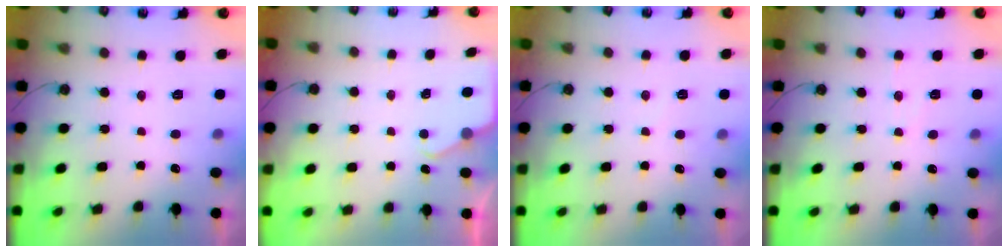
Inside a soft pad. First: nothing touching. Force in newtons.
{"total": 2.8, "press": 2.8, "slide": 0.5}
{"total": 5.1, "press": 5.0, "slide": 0.7}
{"total": 3.6, "press": 3.6, "slide": 0.4}